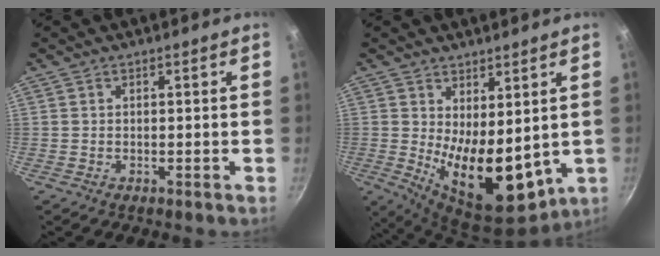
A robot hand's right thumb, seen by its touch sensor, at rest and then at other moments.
{"total": 14.1, "force": [1.0, 7.3, 12.0], "torque": [-0.158, -0.044, 0.037]}